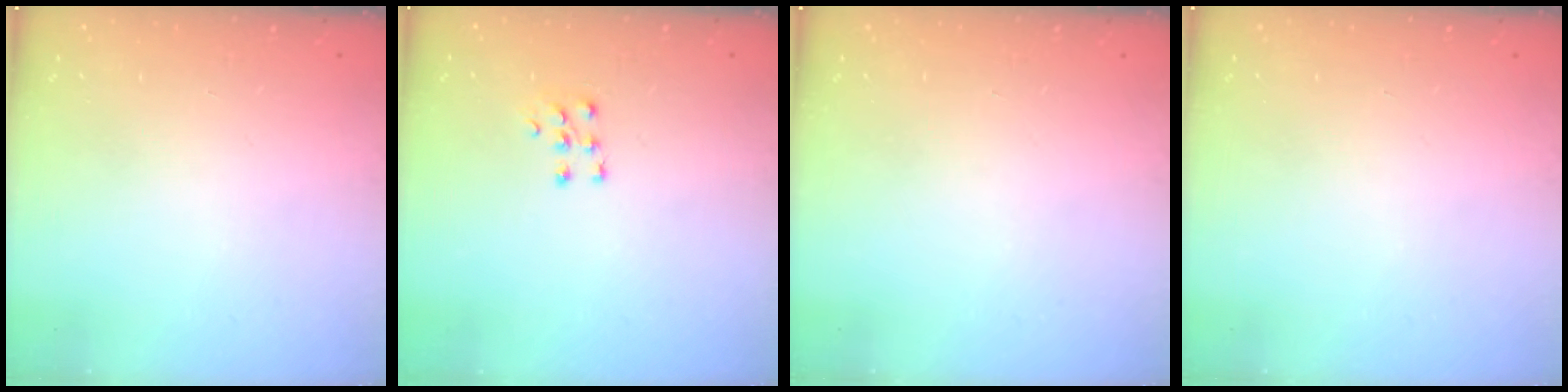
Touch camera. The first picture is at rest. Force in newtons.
{"total": 5.6, "press": 5.6, "slide": 0.5}
{"total": 0.0}
{"total": 0.0}